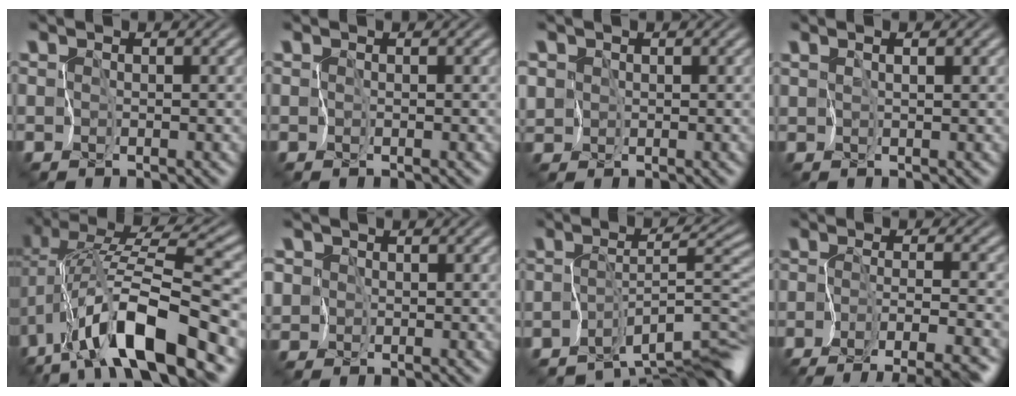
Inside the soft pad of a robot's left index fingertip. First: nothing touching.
{"total": 0.0}
{"total": 2.6, "force": [0.3, 2.4, 0.8], "torque": [-0.030, 0.012, -0.021]}
{"total": 0.9, "force": [0.5, -0.3, 0.6], "torque": [-0.020, -0.001, 0.010]}
{"total": 12.1, "force": [-4.6, 3.6, 10.6], "torque": [-0.195, 0.018, -0.091]}
{"total": 4.8, "force": [0.8, 4.4, 1.7], "torque": [-0.057, 0.021, -0.026]}
{"total": 7.6, "force": [-5.8, 1.5, 4.7], "torque": [-0.056, -0.007, -0.098]}
{"total": 7.4, "force": [-5.7, 1.5, 4.5], "torque": [-0.062, -0.008, -0.074]}